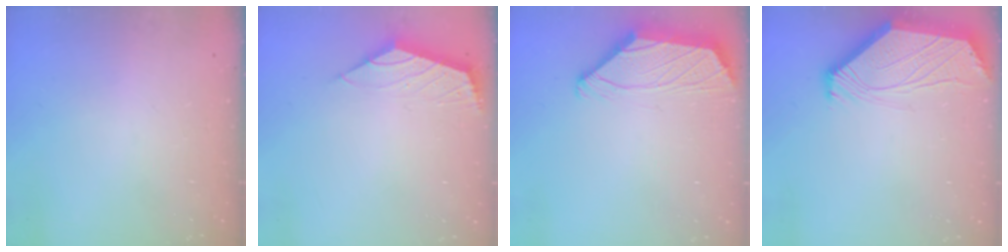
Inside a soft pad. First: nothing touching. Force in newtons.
{"total": 2.1, "press": 2.0, "slide": 0.7}
{"total": 1.8, "press": 1.6, "slide": 0.8}
{"total": 2.5, "press": 2.4, "slide": 0.6}